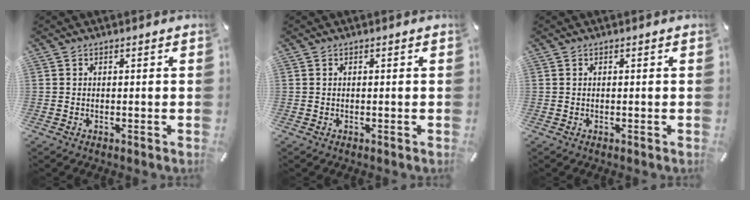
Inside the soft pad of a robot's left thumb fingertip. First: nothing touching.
{"total": 0.0}
{"total": 0.0}